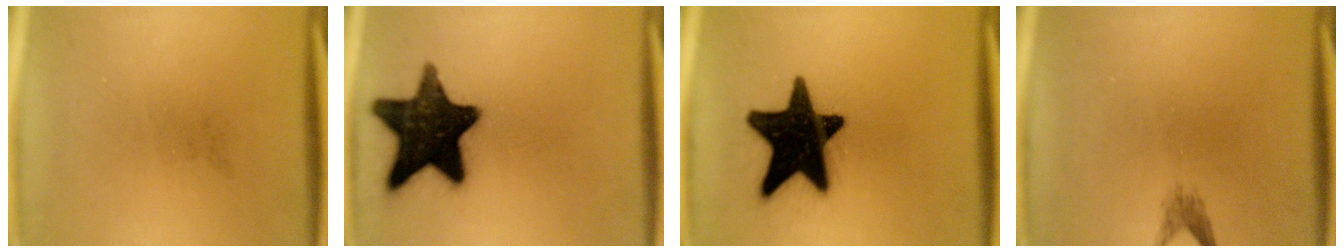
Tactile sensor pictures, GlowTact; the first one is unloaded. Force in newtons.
{"total": 17.3}
{"total": 19.7}
{"total": 1.4}